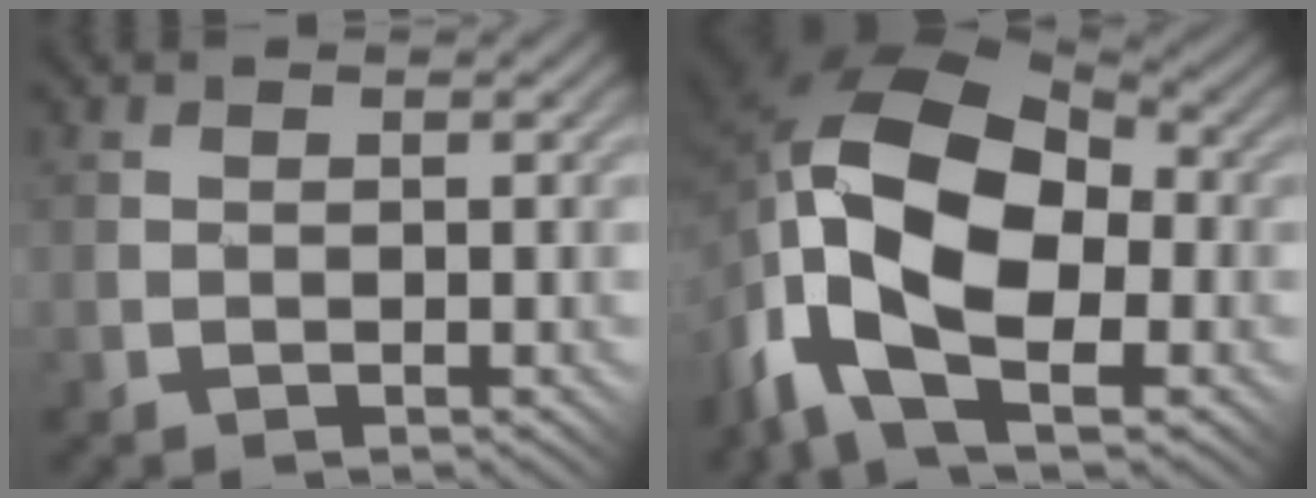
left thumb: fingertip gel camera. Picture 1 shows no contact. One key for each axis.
{"total": 15.9, "fx": -4.4, "fy": 9.5, "fz": 11.9, "tx": -0.239, "ty": -0.013, "tz": -0.082}